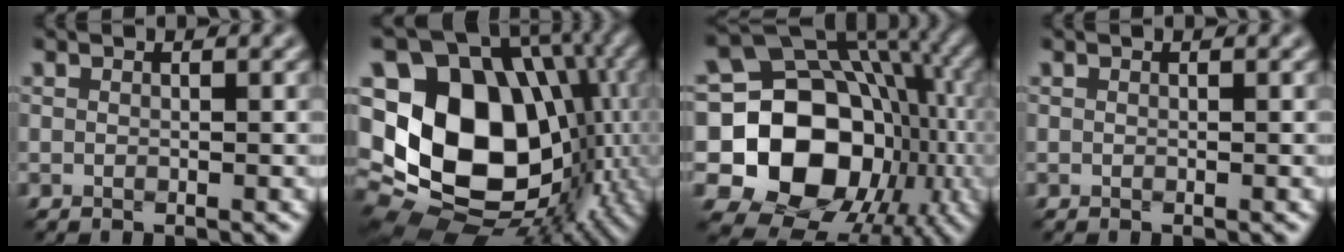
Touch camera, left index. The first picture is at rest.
{"total": 18.5, "force": [-0.6, 14.1, 11.9], "torque": [-0.215, -0.012, 0.013]}
{"total": 16.6, "force": [-2.7, 13.2, 9.6], "torque": [-0.156, -0.008, -0.048]}
{"total": 0.0}